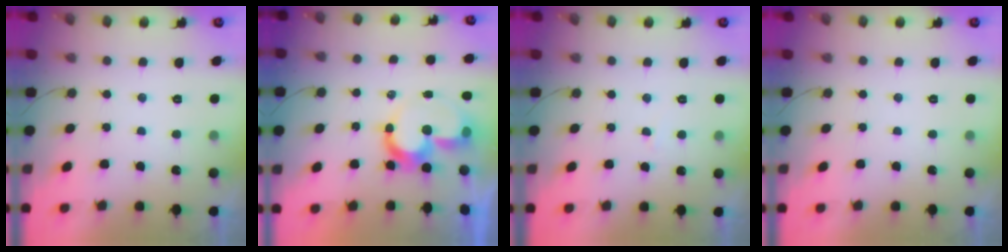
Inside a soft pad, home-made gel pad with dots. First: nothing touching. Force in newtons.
{"total": 10.6, "press": 10.5, "slide": 1.0}
{"total": 1.4, "press": 1.4, "slide": 0.1}
{"total": 0.0}